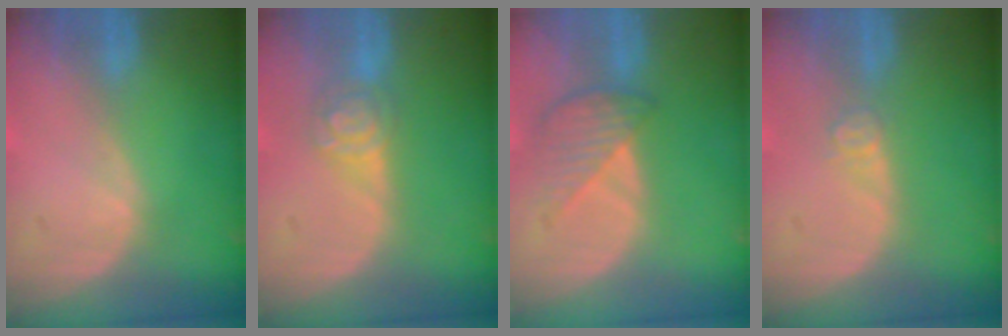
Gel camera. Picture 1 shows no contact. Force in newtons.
{"total": 4.2, "press": 4.1, "slide": 0.6}
{"total": 4.5, "press": 4.2, "slide": 1.7}
{"total": 2.0, "press": 1.6, "slide": 1.1}